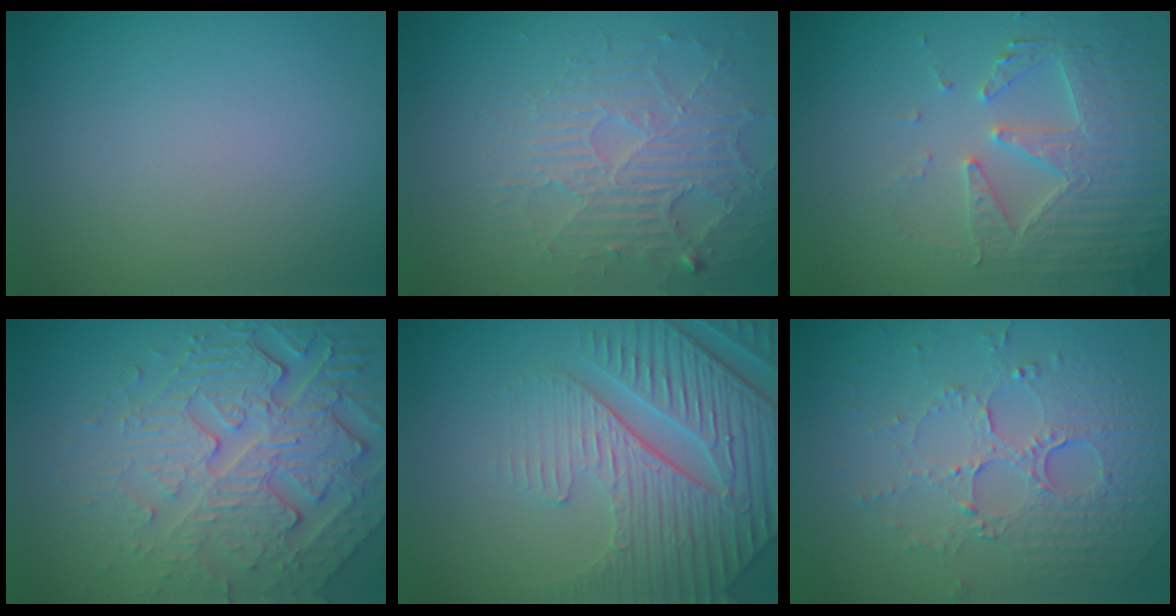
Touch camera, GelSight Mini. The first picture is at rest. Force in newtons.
{"total": 3.8, "press": 3.5, "slide": 1.6}
{"total": 4.7, "press": 4.5, "slide": 1.2}
{"total": 7.6, "press": 5.4, "slide": 5.4}
{"total": 6.4, "press": 5.4, "slide": 3.4}
{"total": 5.3, "press": 3.7, "slide": 3.9}